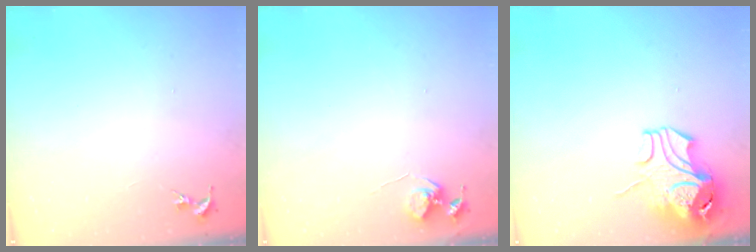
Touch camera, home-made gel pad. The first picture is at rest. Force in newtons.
{"total": 5.6, "press": 5.6, "slide": 0.4}
{"total": 10.3, "press": 10.2, "slide": 1.5}